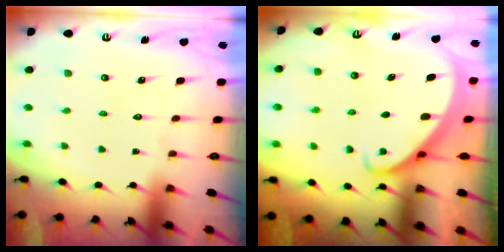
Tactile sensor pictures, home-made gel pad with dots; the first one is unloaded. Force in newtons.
{"total": 2.3, "press": 2.3, "slide": 0.3}